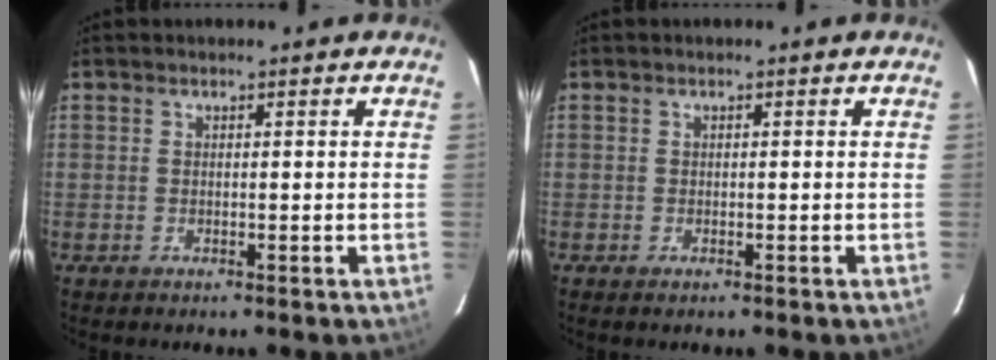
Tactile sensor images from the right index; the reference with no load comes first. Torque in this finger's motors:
{"motor_torque": [0.05, 0.11, 0.08, 0.01]}